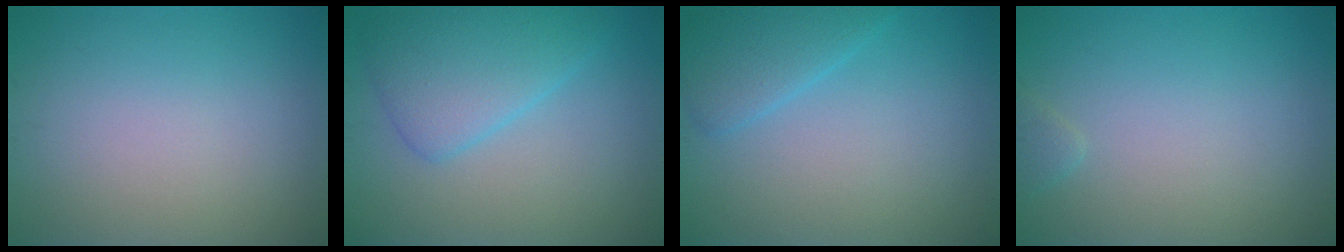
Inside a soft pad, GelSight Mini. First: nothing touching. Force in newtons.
{"total": 4.7, "press": 4.7, "slide": 0.3}
{"total": 2.8, "press": 2.8, "slide": 0.2}
{"total": 0.8, "press": 0.8, "slide": 0.1}